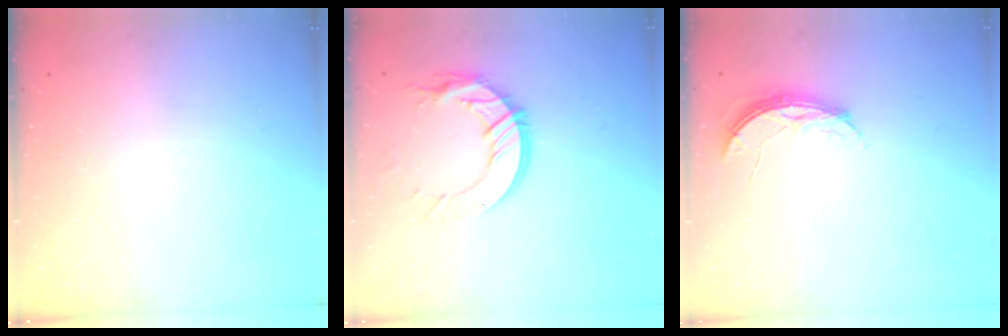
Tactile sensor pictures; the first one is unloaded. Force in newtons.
{"total": 13.6, "press": 13.6, "slide": 1.2}
{"total": 5.6, "press": 5.6, "slide": 0.5}